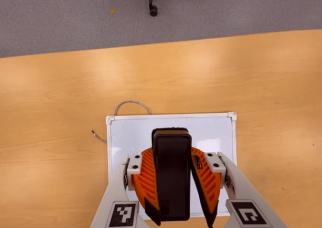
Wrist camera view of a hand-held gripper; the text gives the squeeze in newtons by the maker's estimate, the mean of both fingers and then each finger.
{"total": 8.5, "left": 8.0, "right": 9.0}